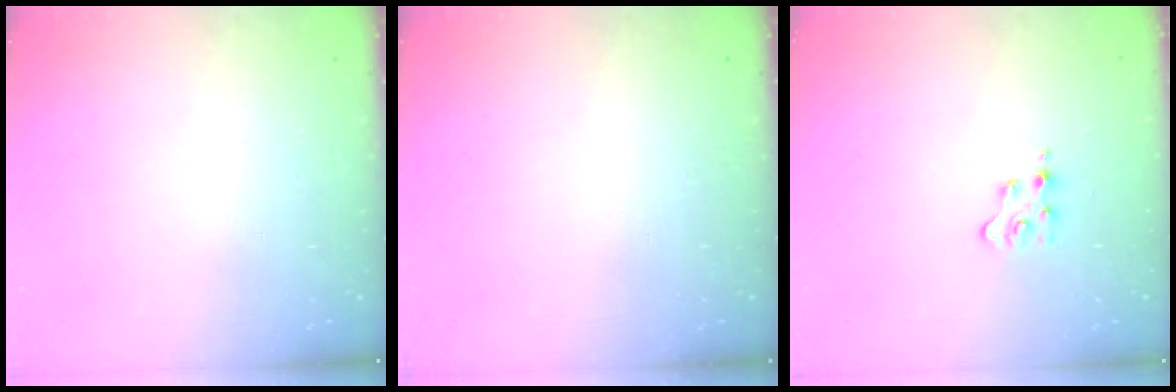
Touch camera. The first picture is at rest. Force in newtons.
{"total": 0.0}
{"total": 3.2, "press": 3.2, "slide": 0.4}